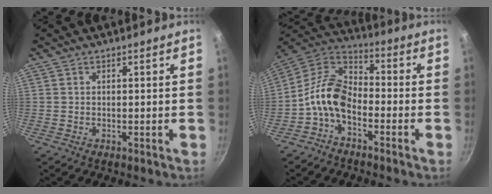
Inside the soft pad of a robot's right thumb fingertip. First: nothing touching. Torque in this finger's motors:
{"motor_torque": [1.67, 1.82, 1.03, -0.86, 0.11]}